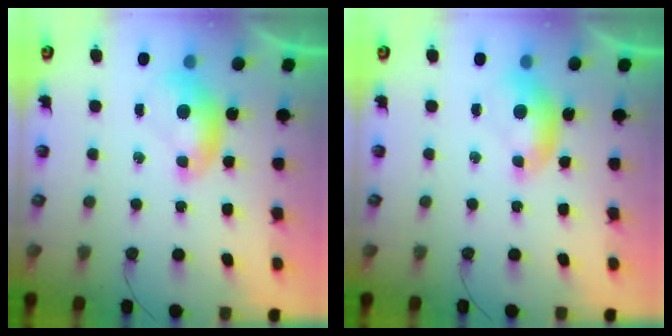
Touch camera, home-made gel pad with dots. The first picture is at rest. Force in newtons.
{"total": 0.7, "press": 0.6, "slide": 0.3}